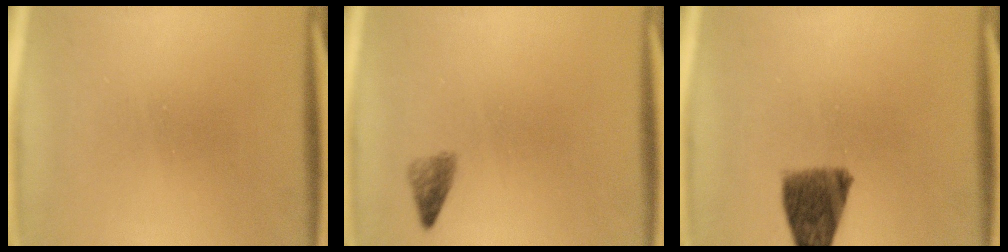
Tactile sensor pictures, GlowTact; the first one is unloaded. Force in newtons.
{"total": 1.7}
{"total": 8.3}